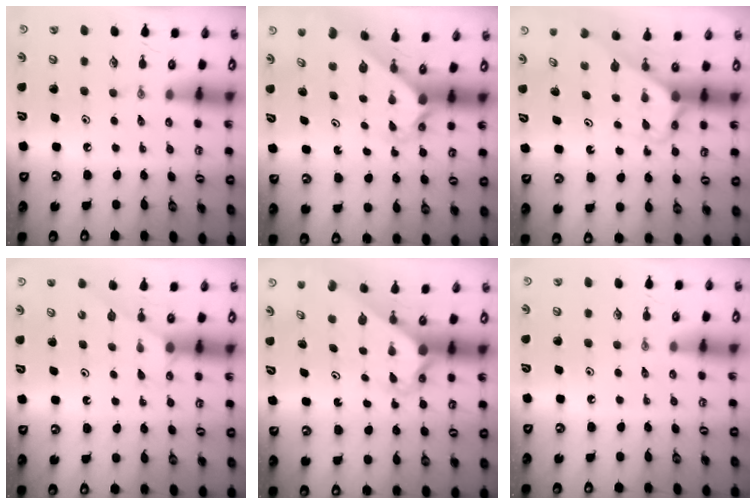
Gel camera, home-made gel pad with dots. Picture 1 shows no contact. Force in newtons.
{"total": 2.4, "press": 2.4, "slide": 0.3}
{"total": 2.9, "press": 2.9, "slide": 0.2}
{"total": 2.5, "press": 2.5, "slide": 0.4}
{"total": 2.8, "press": 2.8, "slide": 0.2}
{"total": 0.0}